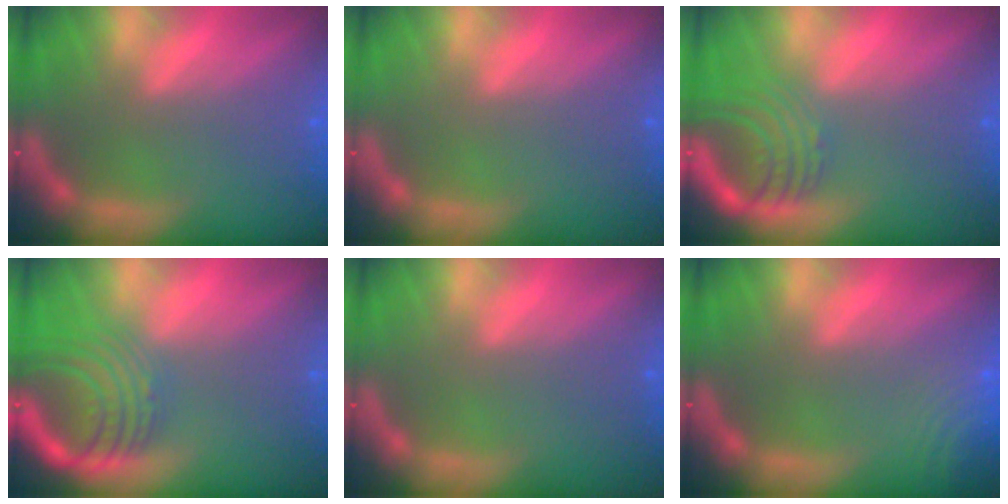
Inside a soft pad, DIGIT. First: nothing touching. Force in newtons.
{"total": 0.0}
{"total": 6.1}
{"total": 8.5}
{"total": 0.0}
{"total": 6.1}